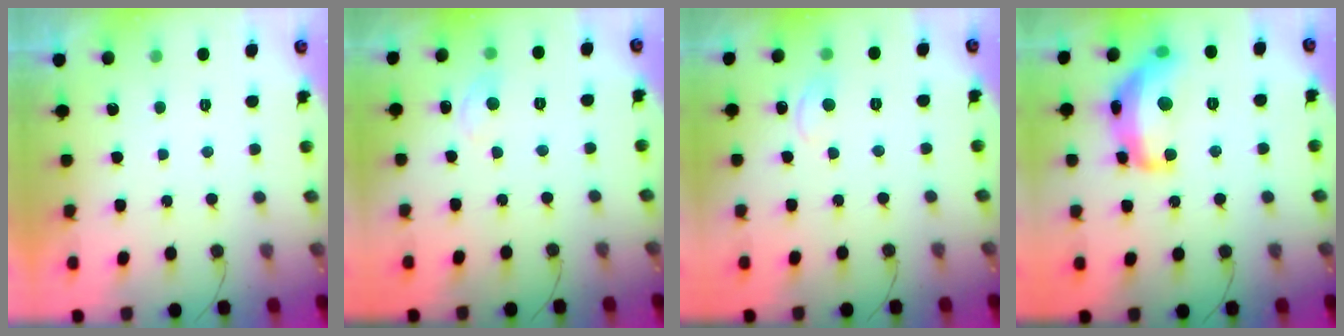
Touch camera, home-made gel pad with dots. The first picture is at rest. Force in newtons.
{"total": 5.6, "press": 5.6, "slide": 0.5}
{"total": 6.8, "press": 6.7, "slide": 0.7}
{"total": 17.9, "press": 17.9, "slide": 1.0}